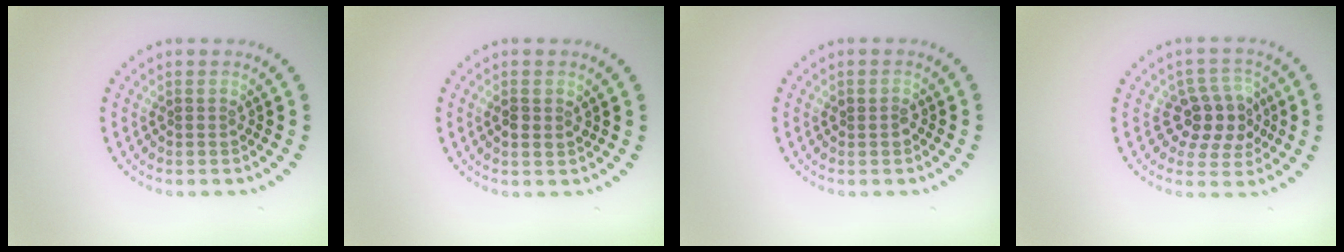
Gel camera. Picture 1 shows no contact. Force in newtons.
{"total": 1.4, "press": 1.3, "slide": 0.3}
{"total": 0.8, "press": 0.8, "slide": 0.1}
{"total": 3.9, "press": 3.6, "slide": 1.5}